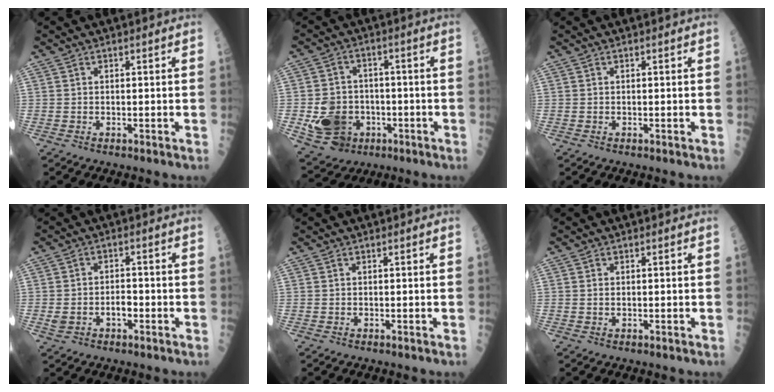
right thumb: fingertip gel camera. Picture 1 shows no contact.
{"total": 10.9, "force": [-2.6, 9.1, 5.3], "torque": [-0.067, 0.011, -0.033]}
{"total": 0.0}
{"total": 4.5, "force": [-1.3, 3.0, 3.2], "torque": [-0.047, 0.022, -0.015]}
{"total": 0.0}
{"total": 0.7, "force": [0.2, 0.3, 0.6], "torque": [-0.010, -0.001, 0.004]}